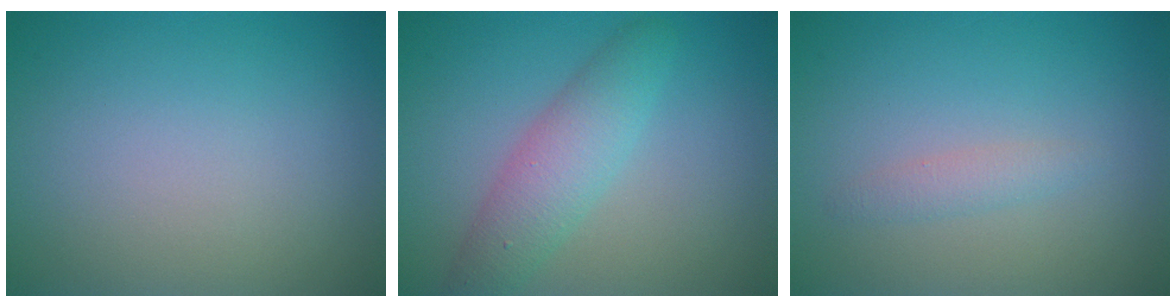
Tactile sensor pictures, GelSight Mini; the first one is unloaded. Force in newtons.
{"total": 4.0, "press": 4.0, "slide": 0.1}
{"total": 1.2, "press": 1.2, "slide": 0.0}